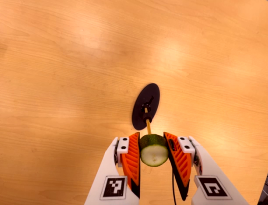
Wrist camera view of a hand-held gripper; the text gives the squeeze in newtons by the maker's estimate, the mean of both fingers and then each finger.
{"total": 10.6, "left": 9.5, "right": 11.7}